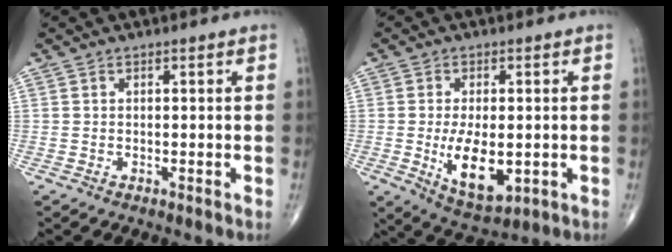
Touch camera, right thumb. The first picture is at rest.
{"total": 10.6, "force": [-1.6, 5.2, 9.0], "torque": [-0.143, -0.017, -0.013]}